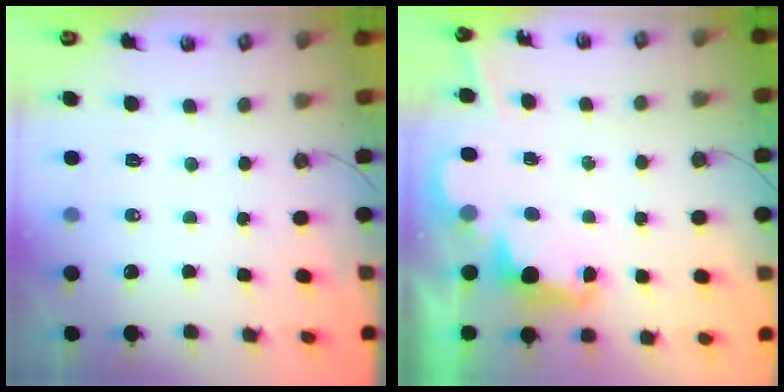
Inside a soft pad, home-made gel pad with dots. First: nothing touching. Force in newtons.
{"total": 2.6, "press": 2.5, "slide": 0.6}